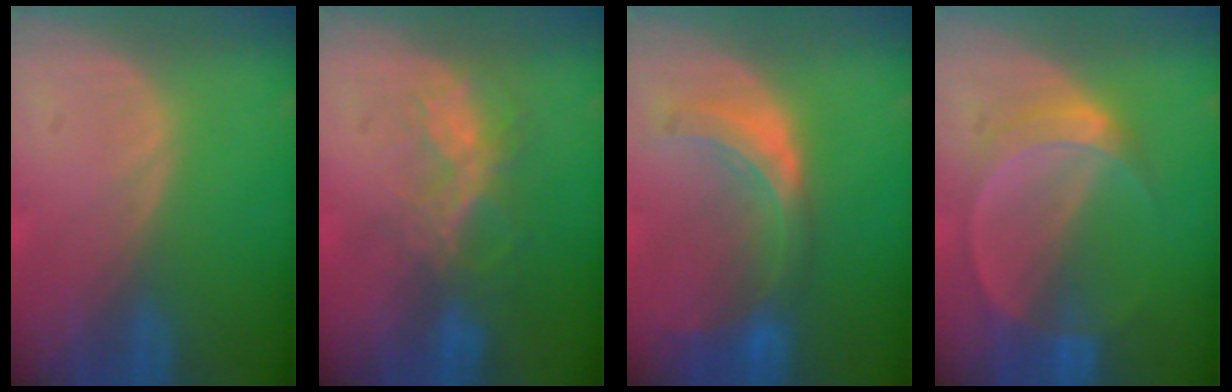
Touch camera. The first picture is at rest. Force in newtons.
{"total": 6.8, "press": 5.8, "slide": 3.4}
{"total": 8.0, "press": 7.1, "slide": 3.8}
{"total": 5.7, "press": 5.2, "slide": 2.3}